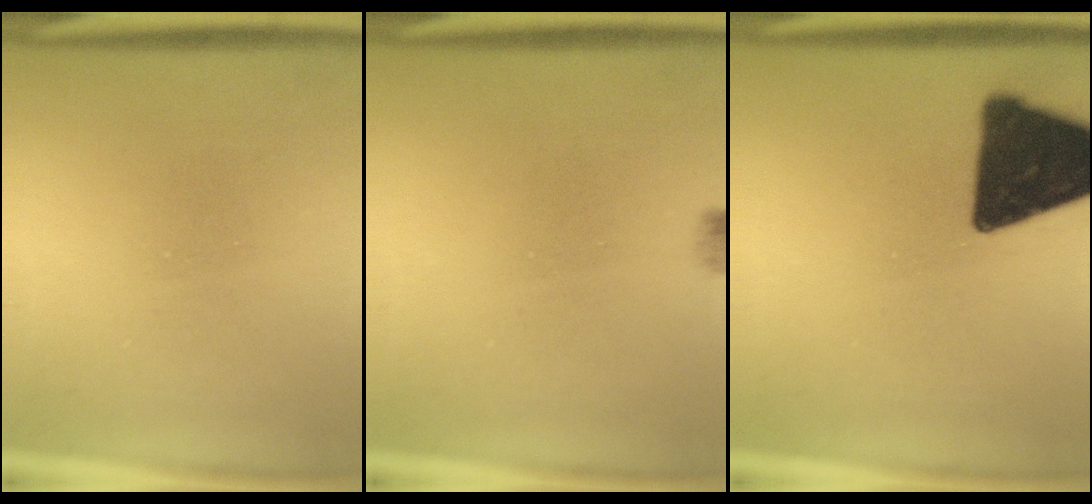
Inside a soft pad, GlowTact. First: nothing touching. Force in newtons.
{"total": 2.2}
{"total": 17.6}